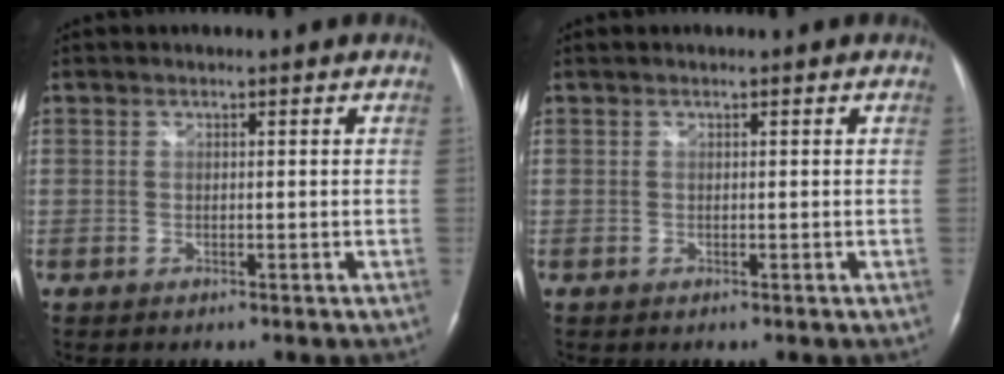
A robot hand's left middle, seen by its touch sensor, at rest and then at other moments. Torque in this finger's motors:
{"motor_torque": [0.13, -0.03, -0.10, 0.01]}